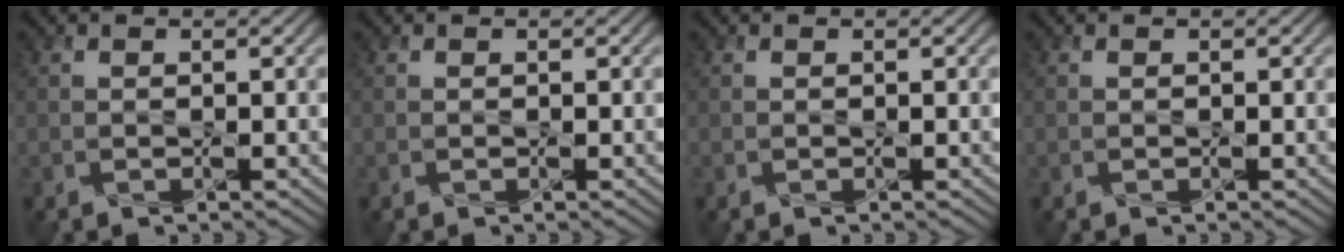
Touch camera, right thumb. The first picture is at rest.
{"total": 0.0}
{"total": 0.0}
{"total": 0.0}